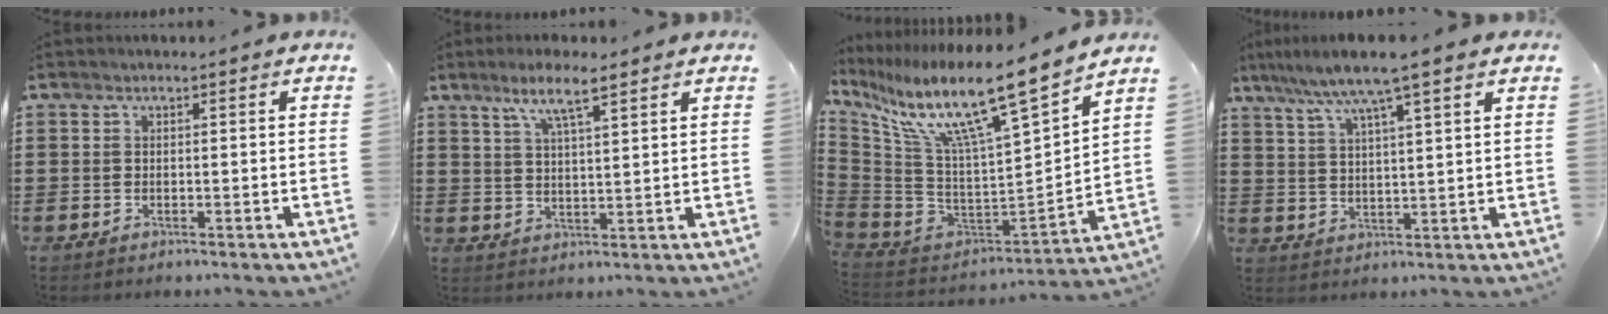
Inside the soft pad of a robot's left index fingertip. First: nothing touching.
{"total": 5.8, "force": [3.9, 0.8, 4.2], "torque": [-0.083, -0.001, 0.066]}
{"total": 13.7, "force": [9.7, 1.3, 9.6], "torque": [-0.194, -0.074, 0.154]}
{"total": 7.2, "force": [5.4, -0.3, 4.8], "torque": [-0.106, -0.018, 0.092]}